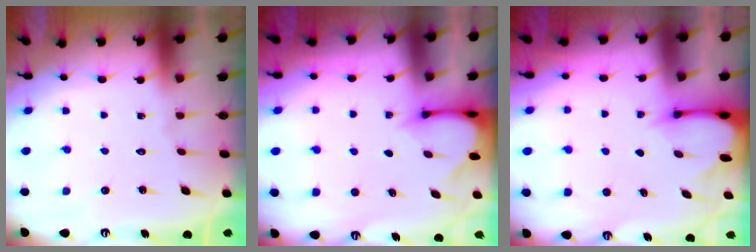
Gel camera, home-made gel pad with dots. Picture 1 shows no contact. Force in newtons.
{"total": 3.3, "press": 3.3, "slide": 0.3}
{"total": 2.6, "press": 2.6, "slide": 0.3}